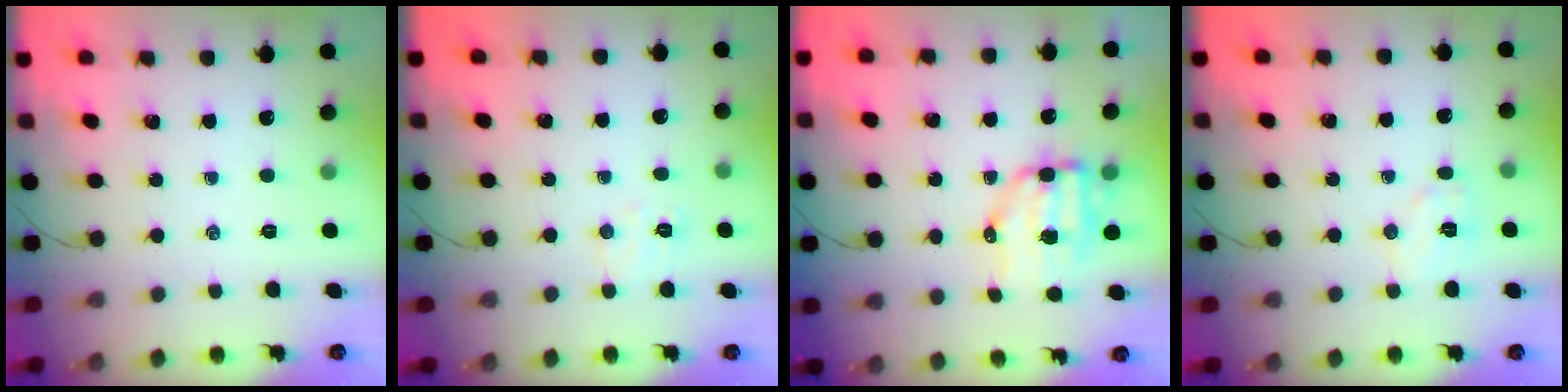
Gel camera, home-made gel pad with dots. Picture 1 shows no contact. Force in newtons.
{"total": 4.8, "press": 4.8, "slide": 0.8}
{"total": 8.0, "press": 7.8, "slide": 1.8}
{"total": 6.0, "press": 5.9, "slide": 1.2}